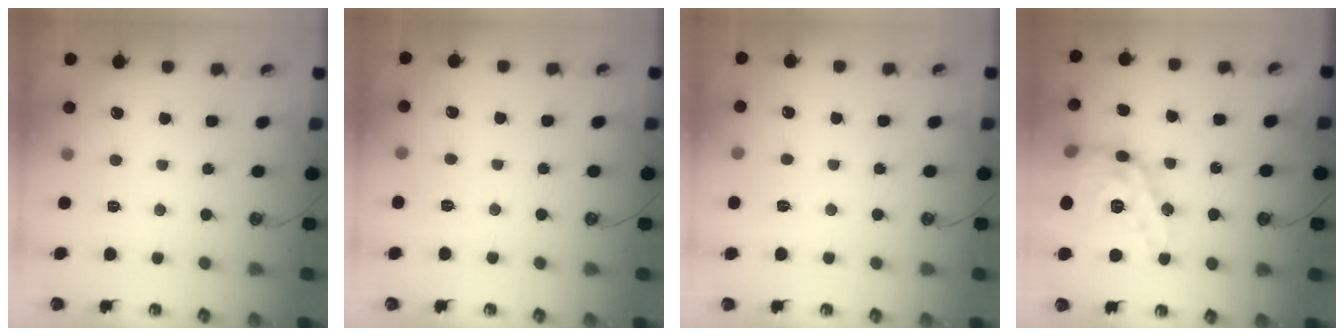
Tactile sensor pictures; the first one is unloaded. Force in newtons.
{"total": 3.7, "press": 3.7, "slide": 0.5}
{"total": 5.7, "press": 5.7, "slide": 0.6}
{"total": 22.4, "press": 22.3, "slide": 2.2}